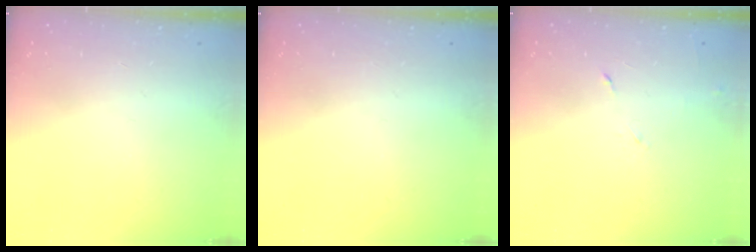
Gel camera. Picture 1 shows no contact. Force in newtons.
{"total": 0.0}
{"total": 3.9, "press": 3.8, "slide": 0.8}